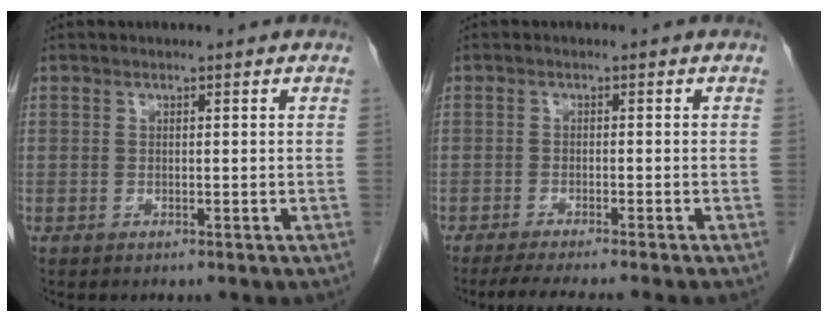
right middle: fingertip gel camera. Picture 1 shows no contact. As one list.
[{"total": 6.9, "force": [-5.8, -1.0, 3.5], "torque": [-0.042, -0.019, -0.091]}]